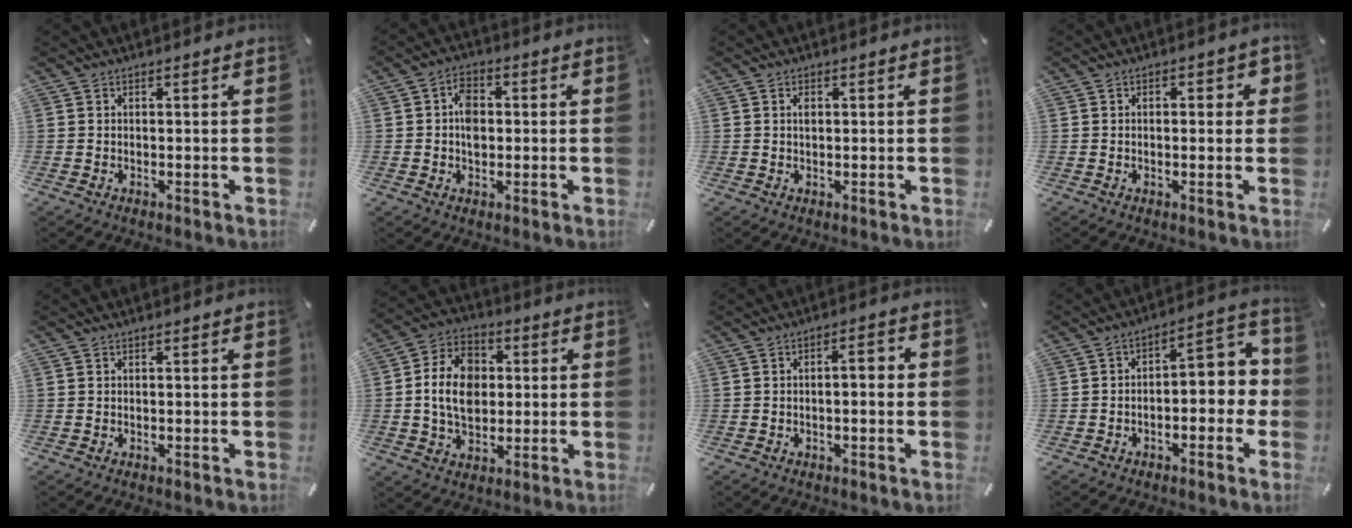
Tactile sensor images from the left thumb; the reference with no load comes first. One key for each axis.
{"total": 5.5, "fx": 0.2, "fy": 4.0, "fz": 3.7, "tx": -0.046, "ty": 0.001, "tz": -0.001}
{"total": 1.3, "fx": 0.3, "fy": 0.6, "fz": 1.1, "tx": -0.023, "ty": 0.003, "tz": 0.005}
{"total": 2.6, "fx": -0.1, "fy": 1.3, "fz": 2.3, "tx": -0.026, "ty": 0.003, "tz": -0.008}
{"total": 0.0}
{"total": 12.1, "fx": 0.3, "fy": 9.5, "fz": 7.4, "tx": -0.149, "ty": 0.014, "tz": 0.004}
{"total": 3.4, "fx": -0.8, "fy": 1.3, "fz": 3.0, "tx": -0.054, "ty": 0.013, "tz": -0.019}
{"total": 7.0, "fx": -1.0, "fy": 4.1, "fz": 5.6, "tx": -0.067, "ty": -0.010, "tz": -0.024}